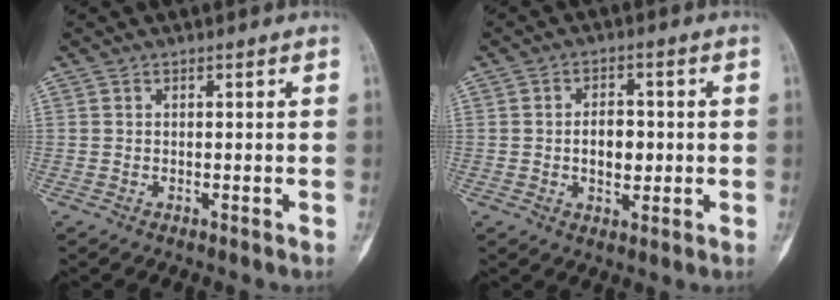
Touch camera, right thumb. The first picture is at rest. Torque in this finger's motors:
{"motor_torque": [0.87, 0.82, 0.30, -0.31, 0.09]}